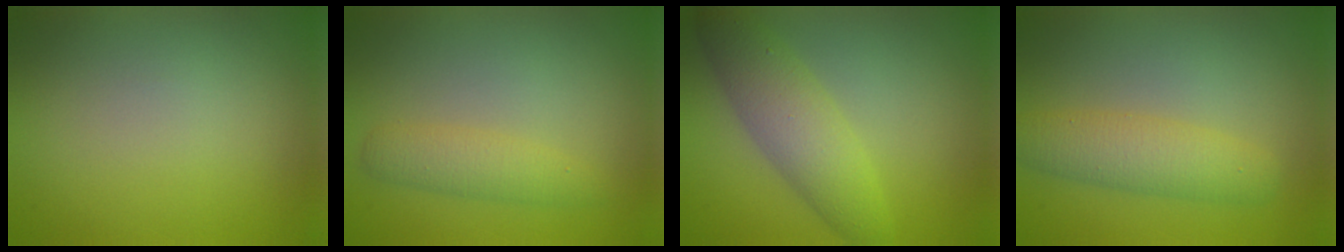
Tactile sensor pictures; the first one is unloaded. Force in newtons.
{"total": 2.4, "press": 2.4, "slide": 0.1}
{"total": 4.8, "press": 4.8, "slide": 0.0}
{"total": 3.7, "press": 3.7, "slide": 0.2}